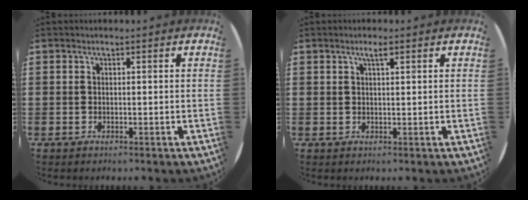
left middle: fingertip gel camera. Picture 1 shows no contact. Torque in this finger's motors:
{"motor_torque": [0.39, -0.25, 0.04, 0.00]}